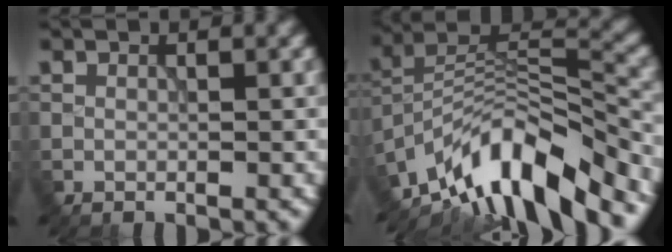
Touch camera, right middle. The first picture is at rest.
{"total": 12.2, "force": [-8.9, 4.0, 7.3], "torque": [-0.119, 0.019, -0.165]}